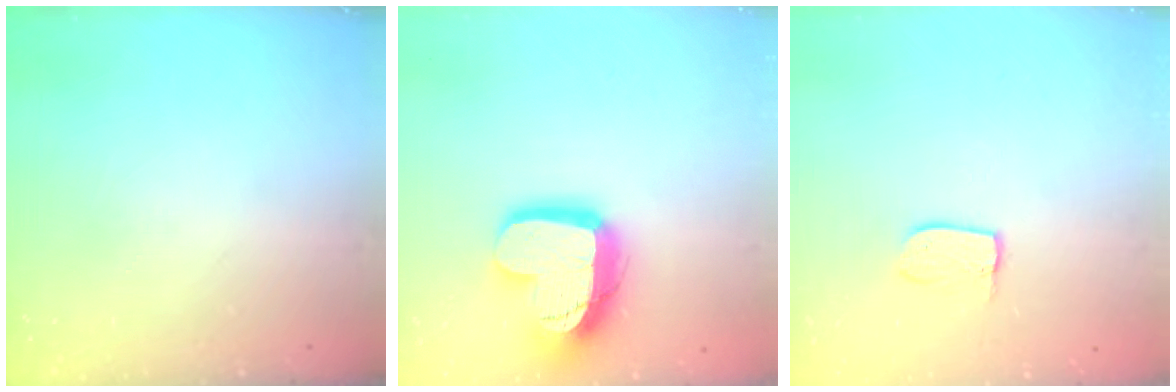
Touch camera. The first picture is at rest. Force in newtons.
{"total": 17.1, "press": 17.0, "slide": 1.5}
{"total": 5.5, "press": 5.5, "slide": 0.4}